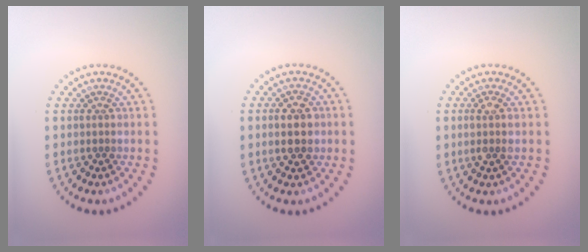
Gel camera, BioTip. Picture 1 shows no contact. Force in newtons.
{"total": 3.5, "press": 3.5, "slide": 0.0}
{"total": 1.7, "press": 1.5, "slide": 0.8}